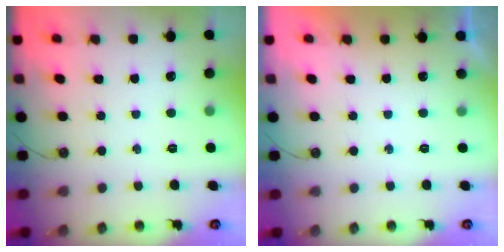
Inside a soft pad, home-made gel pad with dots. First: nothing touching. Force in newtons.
{"total": 0.0}